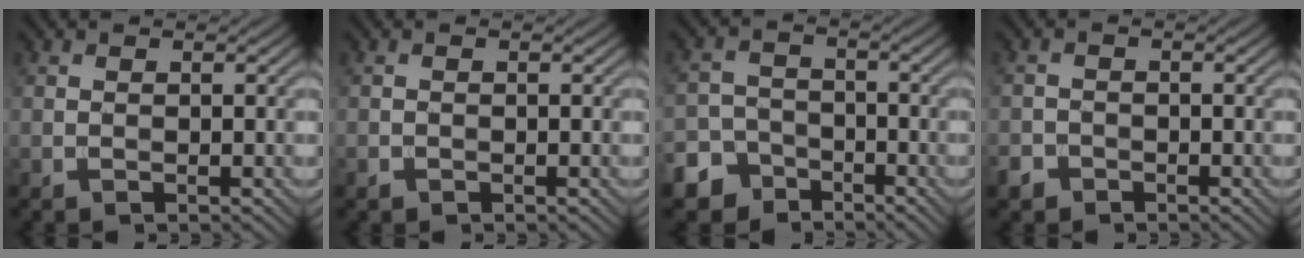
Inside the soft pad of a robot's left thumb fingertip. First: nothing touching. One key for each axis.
{"total": 0.7, "fx": -0.4, "fy": 0.5, "fz": 0.1, "tx": -0.002, "ty": -0.004, "tz": -0.008}
{"total": 6.3, "fx": -4.4, "fy": 4.2, "fz": 1.3, "tx": -0.015, "ty": -0.006, "tz": -0.096}
{"total": 2.2, "fx": -1.6, "fy": 1.4, "fz": 0.5, "tx": -0.011, "ty": -0.003, "tz": -0.038}